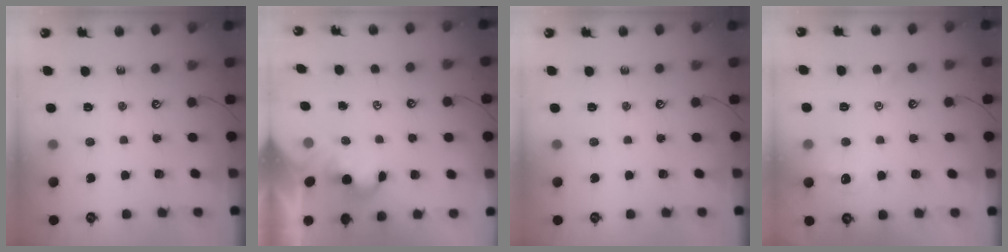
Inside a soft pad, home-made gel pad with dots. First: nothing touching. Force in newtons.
{"total": 0.0}
{"total": 0.0}
{"total": 0.8, "press": 0.5, "slide": 0.7}